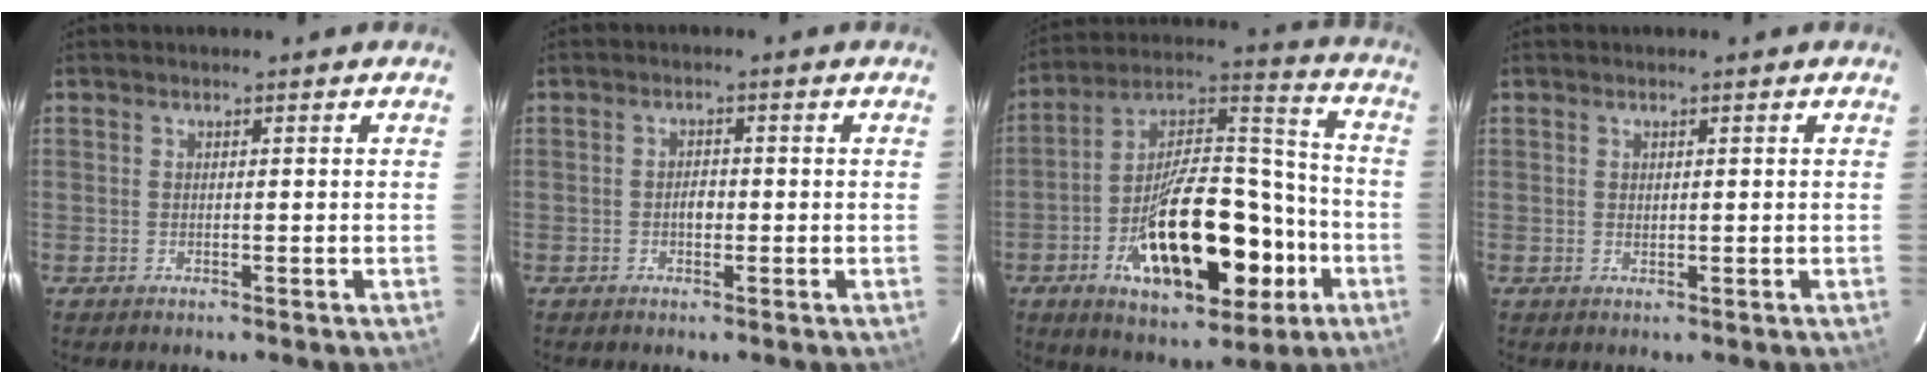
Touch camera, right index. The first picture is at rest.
{"total": 2.1, "force": [-0.5, 1.4, 1.4], "torque": [-0.026, 0.005, -0.010]}
{"total": 24.4, "force": [-8.8, 11.3, 19.8], "torque": [-0.341, 0.020, -0.127]}
{"total": 0.6, "force": [0.3, 0.4, 0.4], "torque": [-0.007, 0.003, 0.006]}